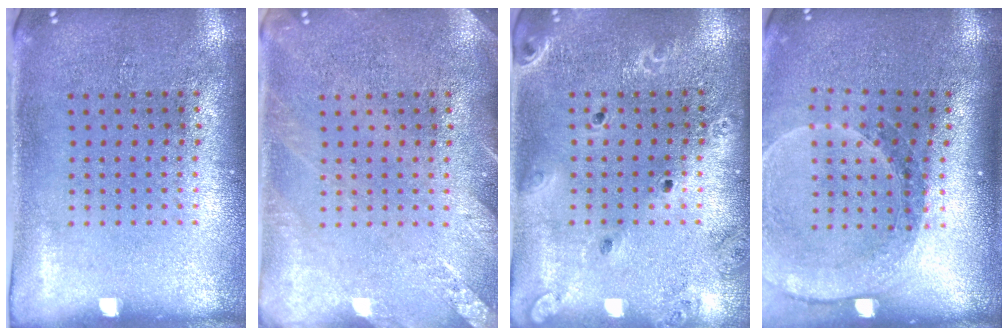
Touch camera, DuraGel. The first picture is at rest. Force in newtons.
{"total": 2.1, "press": 2.1, "slide": 0.2}
{"total": 1.7, "press": 1.7, "slide": 0.4}
{"total": 1.7, "press": 1.7, "slide": 0.2}